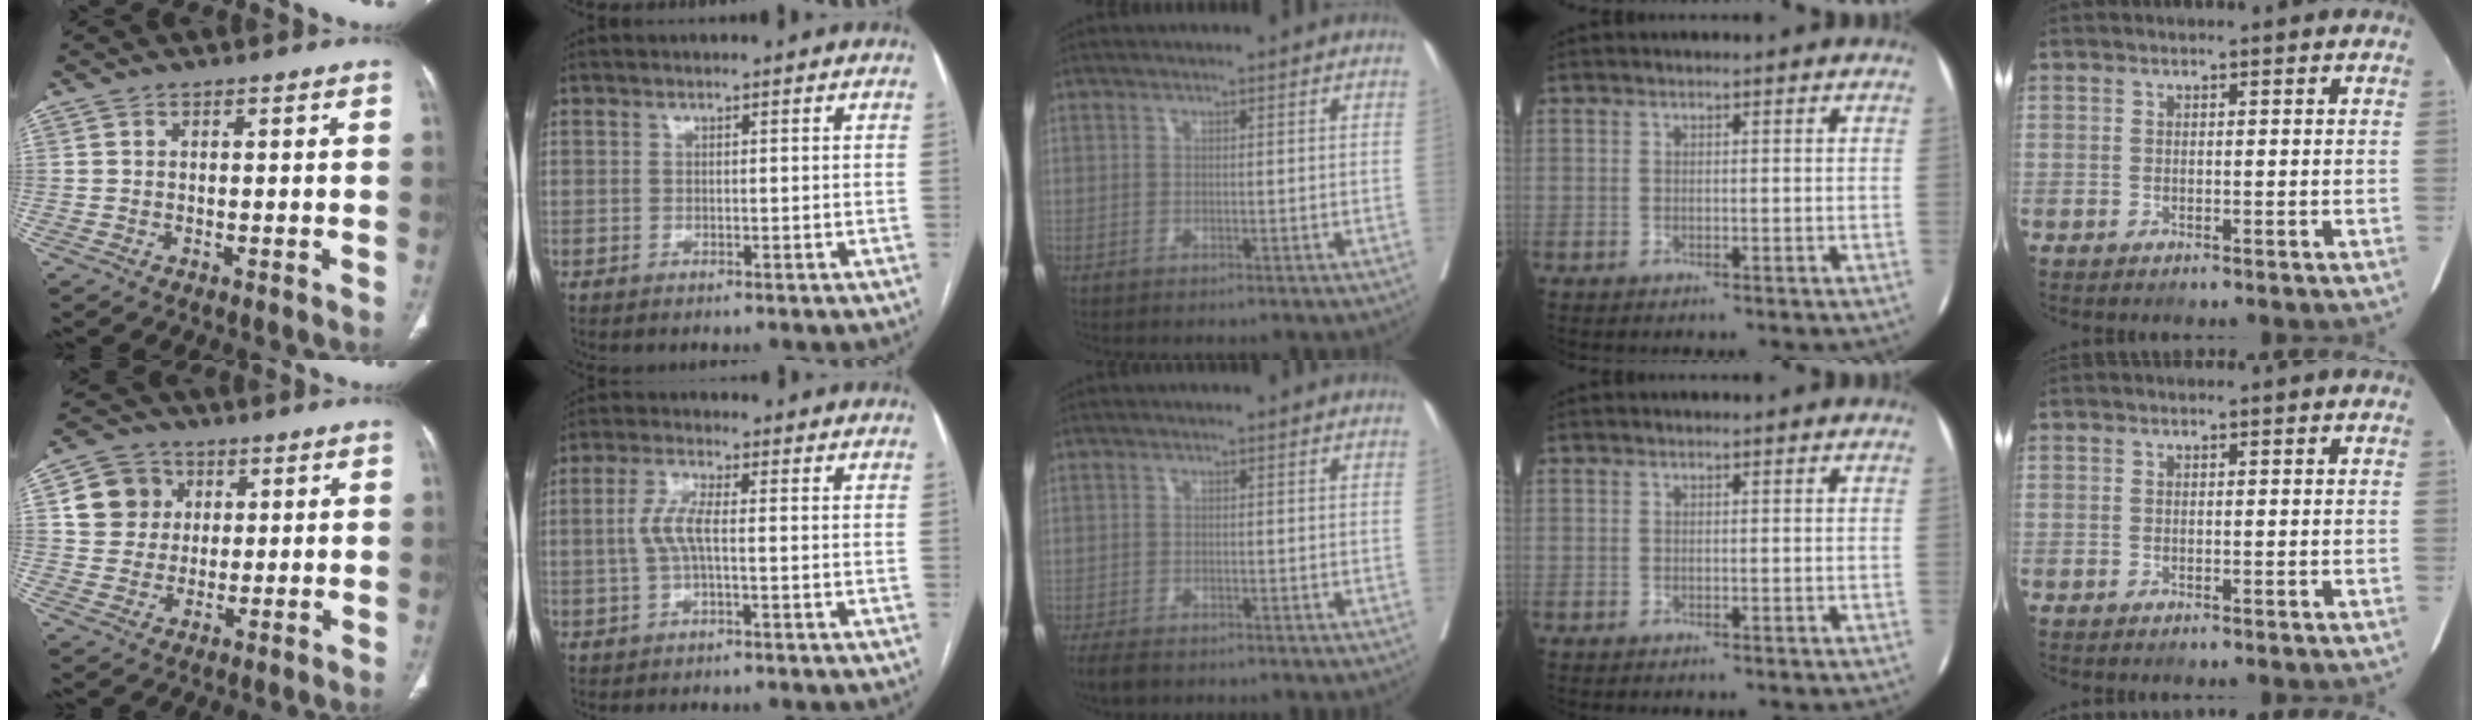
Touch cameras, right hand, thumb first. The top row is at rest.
{"thumb": {"total": 8.8, "force": [2.4, 8.0, 2.5], "torque": [-0.018, 0.001, 0.040]}, "index": {"total": 4.5, "force": [-0.2, 0.9, 4.4], "torque": [-0.102, 0.009, -0.004]}, "middle": {"total": 4.1, "force": [-3.2, 1.6, 2.1], "torque": [-0.037, -0.010, -0.053]}}